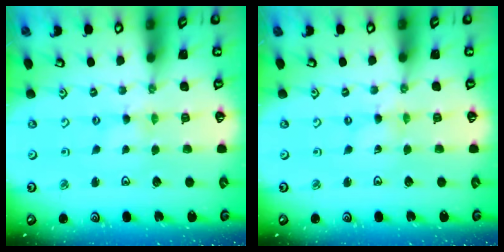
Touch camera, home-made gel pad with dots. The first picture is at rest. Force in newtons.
{"total": 0.0}